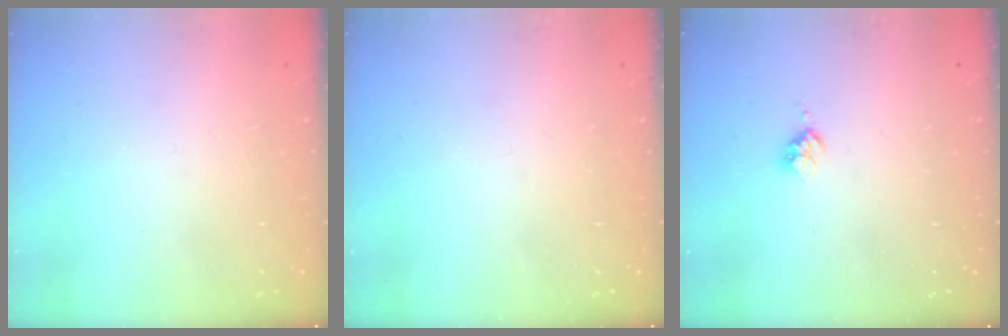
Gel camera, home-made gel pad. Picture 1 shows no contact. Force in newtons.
{"total": 0.0}
{"total": 2.5, "press": 2.5, "slide": 0.3}